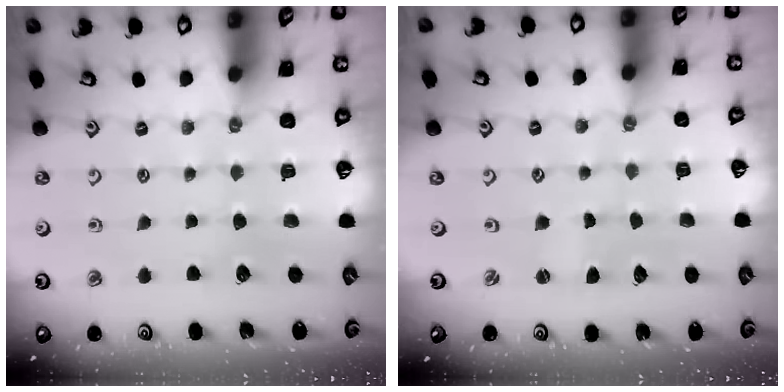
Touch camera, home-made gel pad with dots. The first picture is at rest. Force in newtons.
{"total": 0.0}